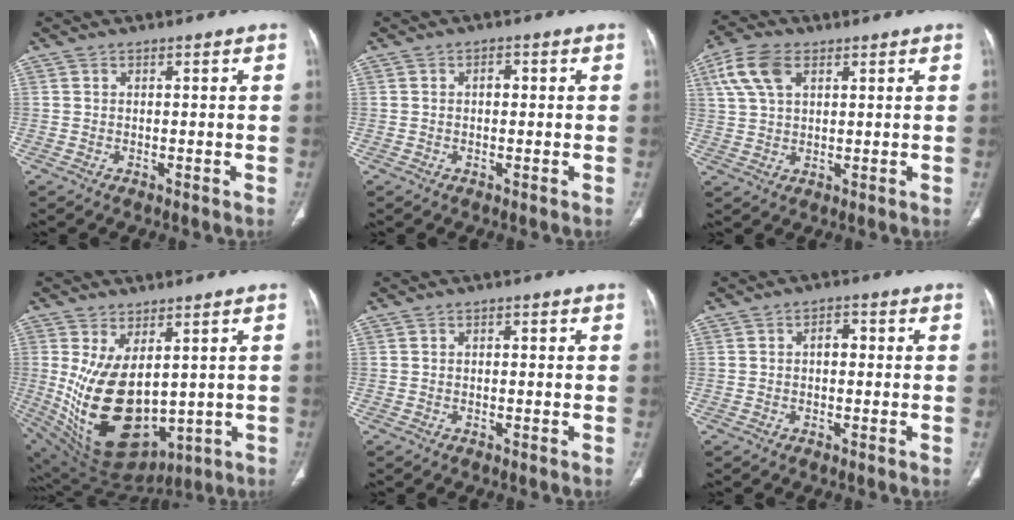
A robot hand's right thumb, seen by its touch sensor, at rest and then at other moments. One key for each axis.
{"total": 1.6, "fx": 0.1, "fy": 1.0, "fz": 1.2, "tx": -0.018, "ty": 0.008, "tz": 0.000}
{"total": 8.2, "fx": 3.5, "fy": 4.7, "fz": 5.8, "tx": -0.122, "ty": 0.007, "tz": 0.069}
{"total": 18.7, "fx": 1.0, "fy": 10.5, "fz": 15.4, "tx": -0.269, "ty": -0.029, "tz": 0.061}
{"total": 0.8, "fx": 0.1, "fy": 0.4, "fz": 0.6, "tx": -0.010, "ty": 0.005, "tz": 0.001}
{"total": 2.7, "fx": 0.1, "fy": 1.7, "fz": 2.1, "tx": -0.027, "ty": 0.013, "tz": -0.001}